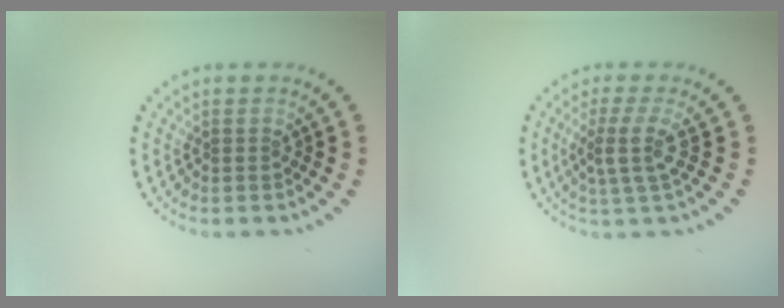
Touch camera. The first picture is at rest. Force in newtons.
{"total": 2.8, "press": 2.2, "slide": 1.8}